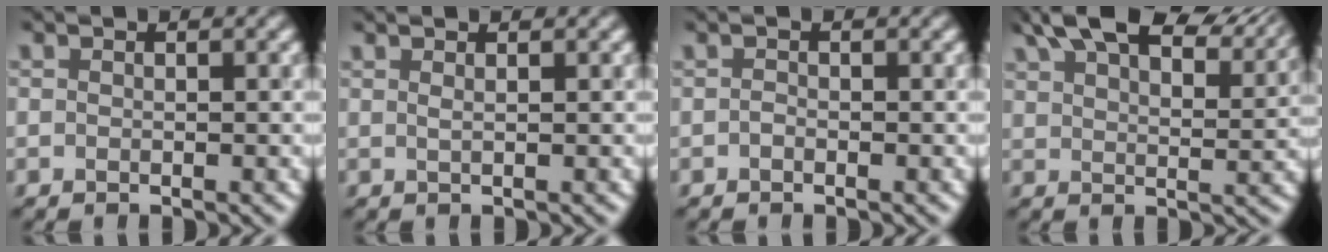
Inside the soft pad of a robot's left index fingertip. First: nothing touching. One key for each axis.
{"total": 0.6, "fx": 0.3, "fy": 0.1, "fz": 0.5, "tx": 0.001, "ty": 0.005, "tz": 0.004}
{"total": 0.0}
{"total": 11.6, "fx": 8.9, "fy": 3.8, "fz": 6.5, "tx": -0.095, "ty": 0.034, "tz": 0.124}